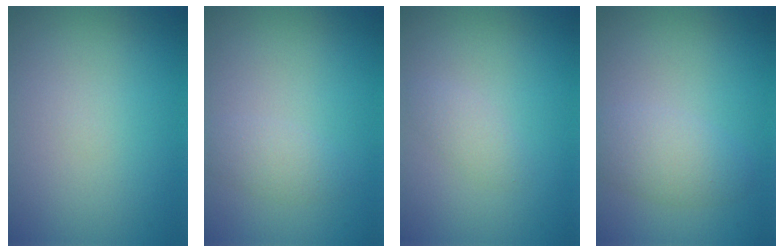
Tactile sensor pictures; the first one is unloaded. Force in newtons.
{"total": 1.6, "press": 1.6, "slide": 0.1}
{"total": 1.2, "press": 1.2, "slide": 0.0}
{"total": 2.9, "press": 2.9, "slide": 0.1}